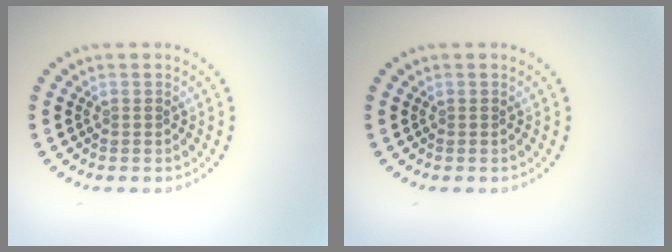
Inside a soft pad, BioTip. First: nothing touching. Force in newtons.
{"total": 0.0}